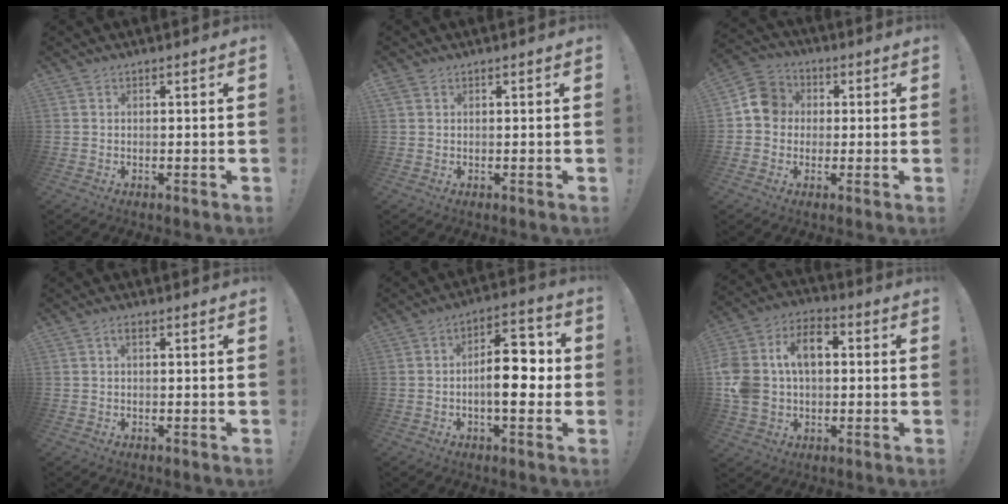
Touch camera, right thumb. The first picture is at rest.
{"total": 1.2, "force": [0.6, 0.9, 0.4], "torque": [-0.003, 0.001, 0.011]}
{"total": 9.3, "force": [0.6, 8.6, 3.6], "torque": [-0.039, 0.018, 0.016]}
{"total": 1.5, "force": [0.4, 0.7, 1.2], "torque": [-0.020, 0.003, 0.005]}
{"total": 14.1, "force": [-1.0, 7.0, 12.2], "torque": [-0.173, 0.016, -0.022]}
{"total": 15.8, "force": [2.6, 11.7, 10.2], "torque": [-0.192, 0.012, 0.050]}